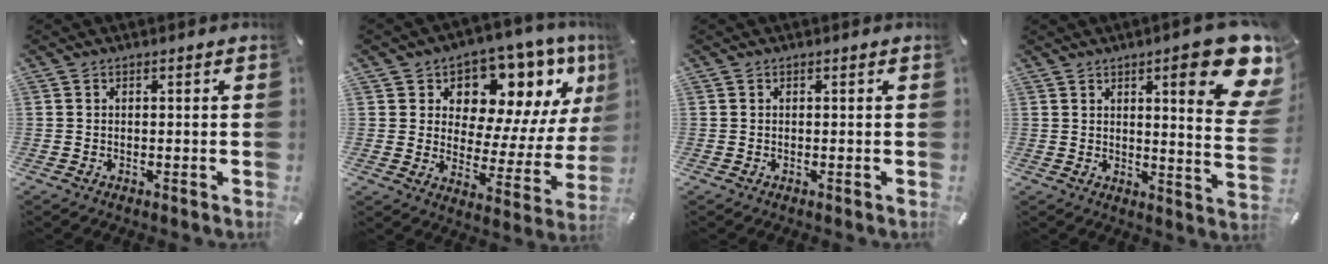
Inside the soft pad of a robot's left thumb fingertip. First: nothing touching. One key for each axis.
{"total": 10.7, "fx": 7.3, "fy": 6.8, "fz": 4.0, "tx": -0.051, "ty": -0.080, "tz": 0.123}
{"total": 0.0}
{"total": 17.6, "fx": 8.8, "fy": 4.1, "fz": 14.7, "tx": -0.189, "ty": -0.062, "tz": 0.130}